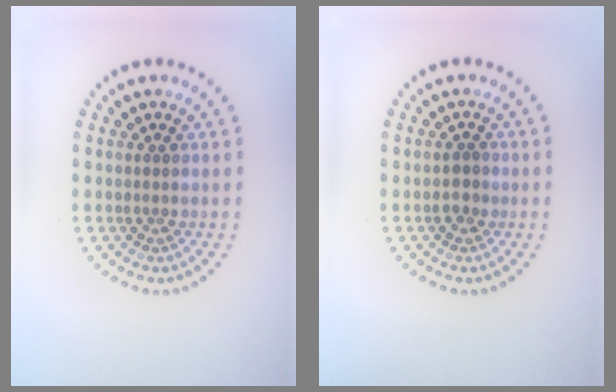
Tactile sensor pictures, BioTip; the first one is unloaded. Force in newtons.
{"total": 1.1, "press": 1.0, "slide": 0.4}